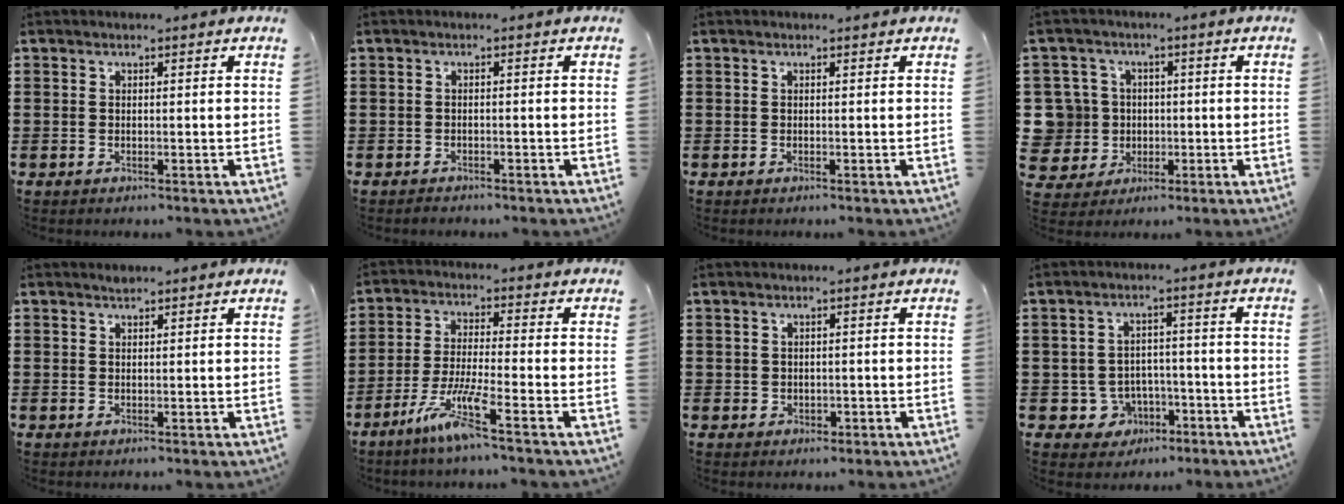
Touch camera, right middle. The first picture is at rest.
{"total": 0.7, "force": [-0.7, 0.3, 0.0], "torque": [-0.002, 0.001, -0.015]}
{"total": 0.0}
{"total": 8.5, "force": [0.4, 8.2, 2.0], "torque": [-0.101, 0.012, 0.012]}
{"total": 0.8, "force": [0.8, 0.2, 0.1], "torque": [-0.003, -0.001, 0.014]}
{"total": 7.1, "force": [-4.7, 0.2, 5.3], "torque": [-0.112, -0.010, -0.091]}
{"total": 1.1, "force": [0.0, 1.1, 0.2], "torque": [-0.007, 0.004, -0.001]}
{"total": 4.5, "force": [-2.4, 3.6, 1.1], "torque": [-0.031, 0.011, -0.047]}